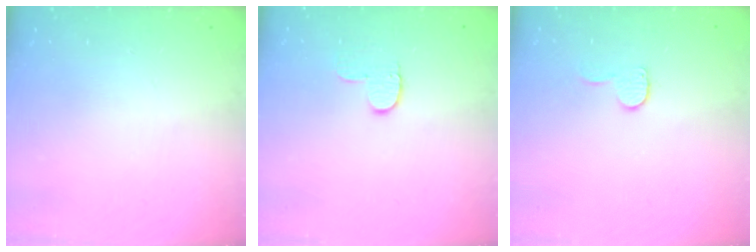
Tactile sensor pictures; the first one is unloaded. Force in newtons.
{"total": 5.2, "press": 5.1, "slide": 0.6}
{"total": 6.0, "press": 5.9, "slide": 0.5}